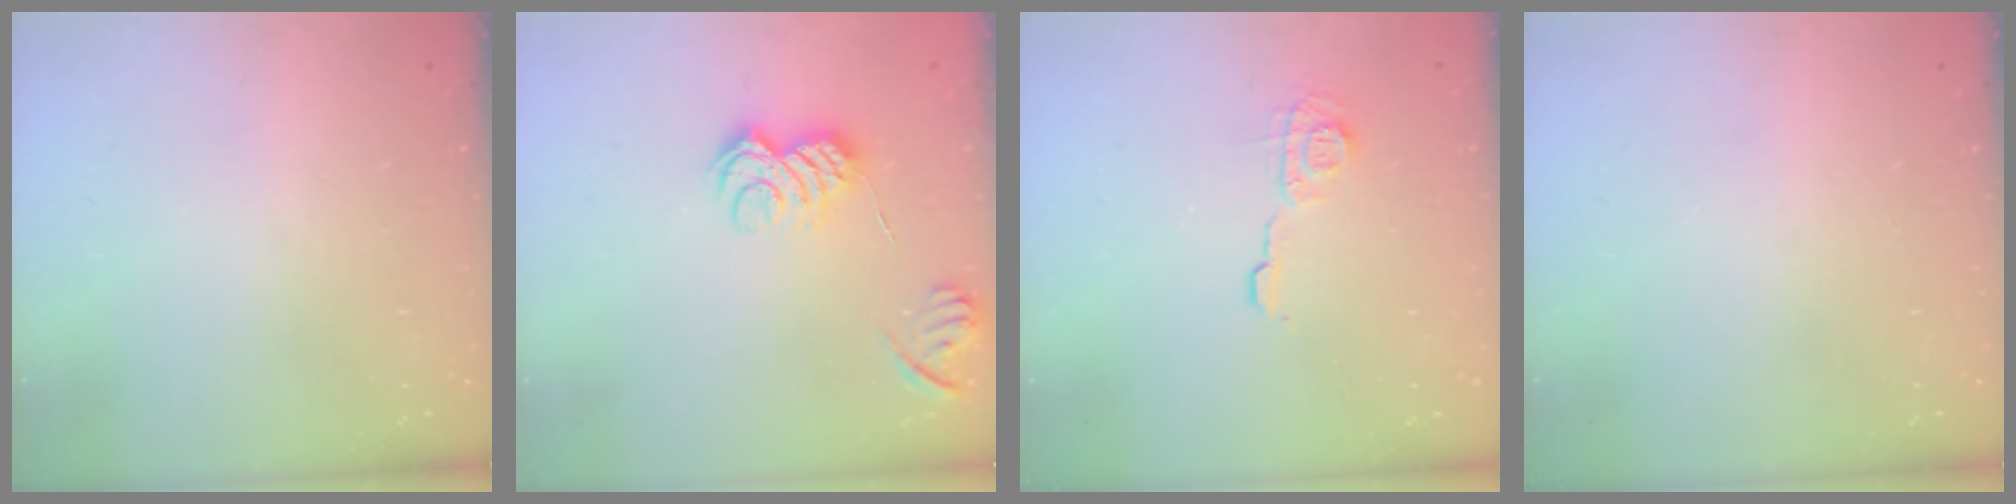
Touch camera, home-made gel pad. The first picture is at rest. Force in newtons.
{"total": 8.5, "press": 8.5, "slide": 0.6}
{"total": 6.8, "press": 6.8, "slide": 0.2}
{"total": 0.0}